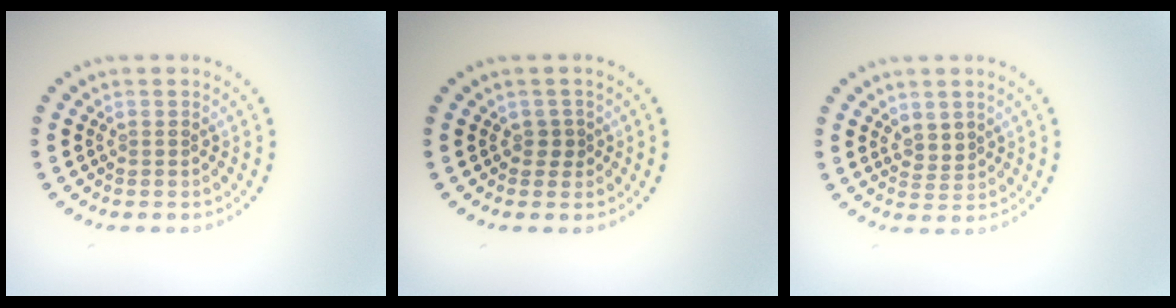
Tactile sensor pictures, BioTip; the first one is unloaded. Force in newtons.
{"total": 1.1, "press": 0.8, "slide": 0.7}
{"total": 1.6, "press": 1.3, "slide": 0.9}